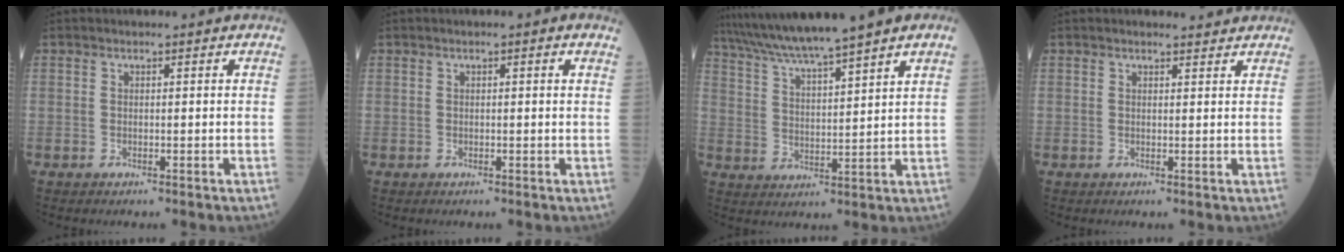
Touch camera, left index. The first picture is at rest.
{"total": 1.5, "force": [0.6, 0.2, 1.3], "torque": [-0.024, 0.008, 0.005]}
{"total": 12.0, "force": [10.0, -1.4, 6.6], "torque": [-0.116, 0.023, 0.169]}
{"total": 2.3, "force": [2.2, 0.3, 0.5], "torque": [-0.012, 0.004, 0.027]}